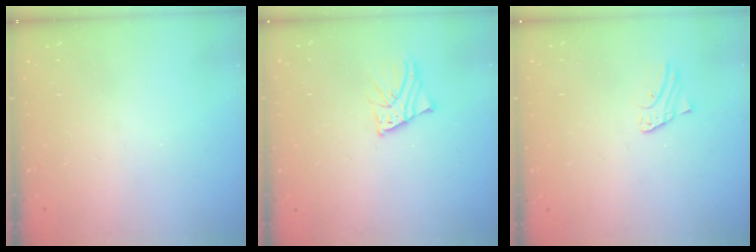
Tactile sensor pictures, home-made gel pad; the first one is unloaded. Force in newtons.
{"total": 2.9, "press": 2.9, "slide": 0.2}
{"total": 1.9, "press": 1.9, "slide": 0.1}